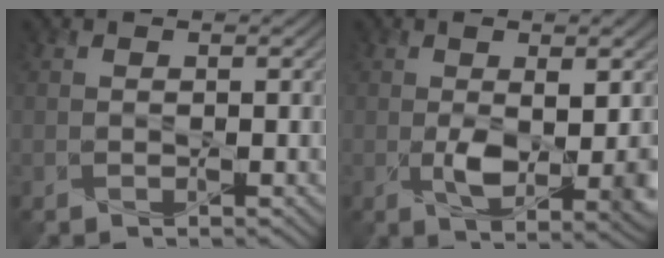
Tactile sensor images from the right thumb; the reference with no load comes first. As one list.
[{"total": 7.6, "force": [-0.3, 2.9, 7.0], "torque": [-0.117, -0.014, 0.005]}]